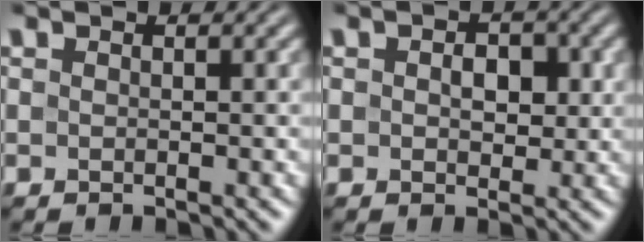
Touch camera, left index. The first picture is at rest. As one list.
[{"total": 2.5, "force": [0.4, 1.7, 1.8], "torque": [-0.028, -0.001, 0.002]}]